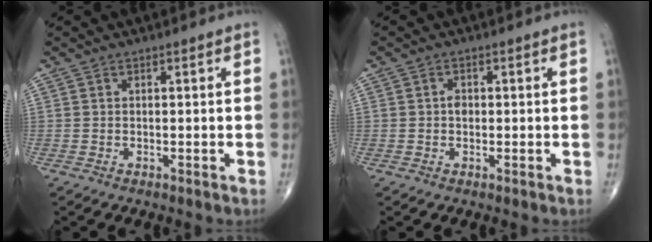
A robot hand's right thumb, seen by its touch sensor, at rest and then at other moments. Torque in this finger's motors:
{"motor_torque": [0.50, 0.43, 0.10, -0.26, 0.04]}